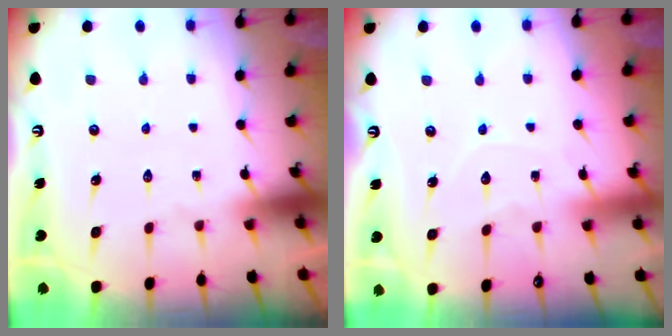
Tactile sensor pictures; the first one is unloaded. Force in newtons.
{"total": 5.0, "press": 5.0, "slide": 0.1}